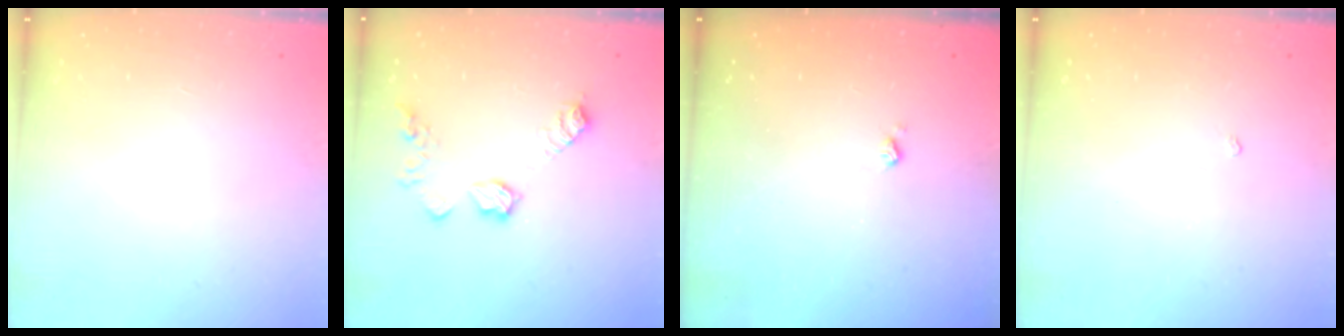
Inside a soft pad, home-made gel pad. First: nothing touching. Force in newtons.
{"total": 10.0, "press": 10.0, "slide": 0.3}
{"total": 2.2, "press": 2.2, "slide": 0.4}
{"total": 1.7, "press": 1.7, "slide": 0.3}